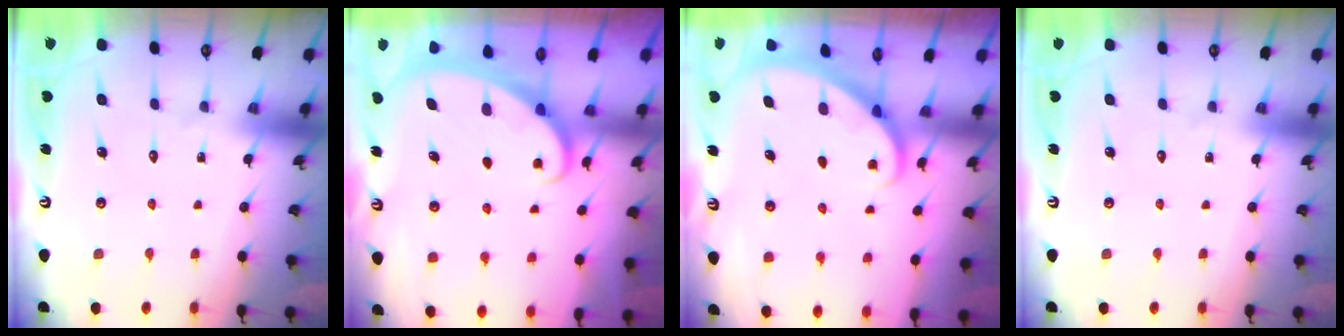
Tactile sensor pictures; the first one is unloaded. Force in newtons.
{"total": 2.1, "press": 2.1, "slide": 0.1}
{"total": 1.9, "press": 1.9, "slide": 0.1}
{"total": 0.0}